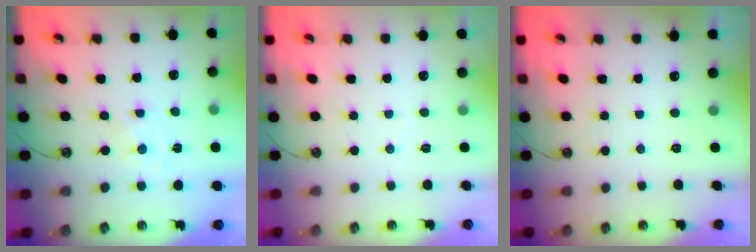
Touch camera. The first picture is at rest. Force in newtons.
{"total": 2.6, "press": 2.6, "slide": 0.4}
{"total": 0.0}